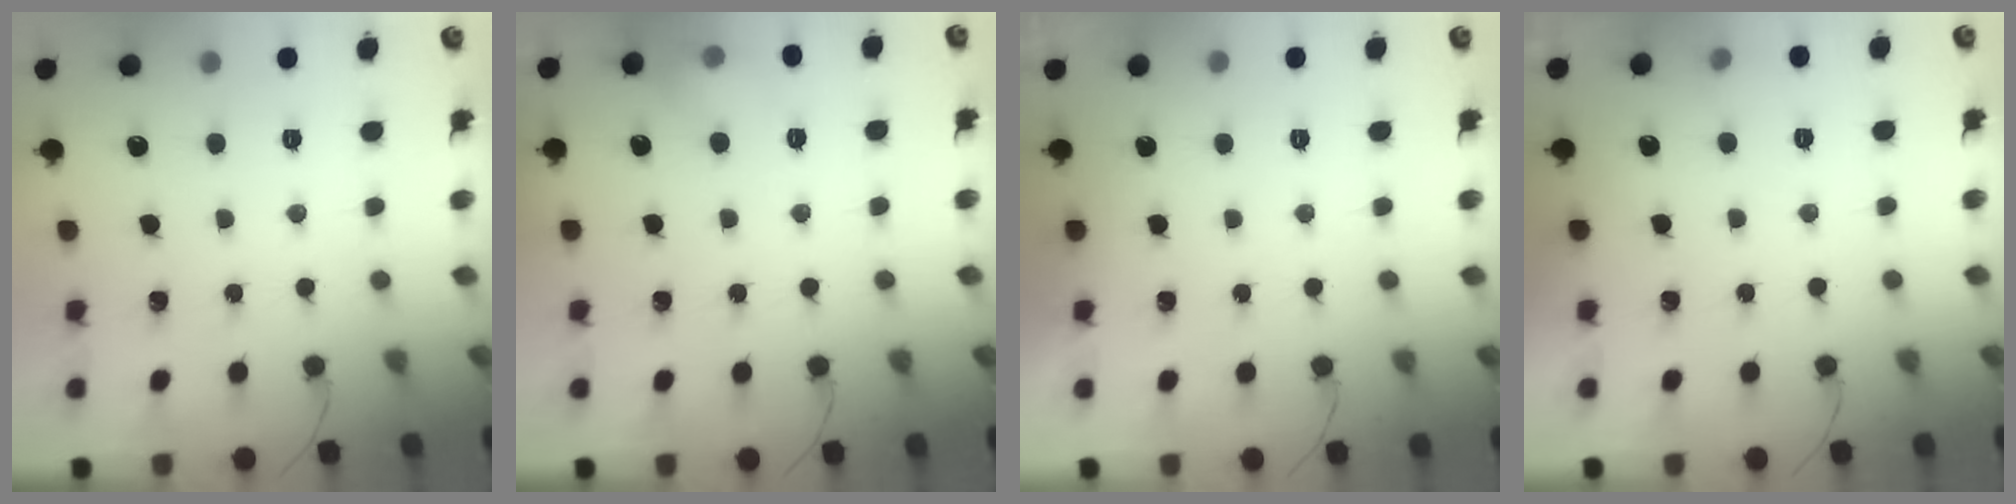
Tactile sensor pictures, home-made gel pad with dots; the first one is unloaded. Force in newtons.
{"total": 6.2, "press": 6.1, "slide": 1.3}
{"total": 0.0}
{"total": 7.2, "press": 3.7, "slide": 6.2}